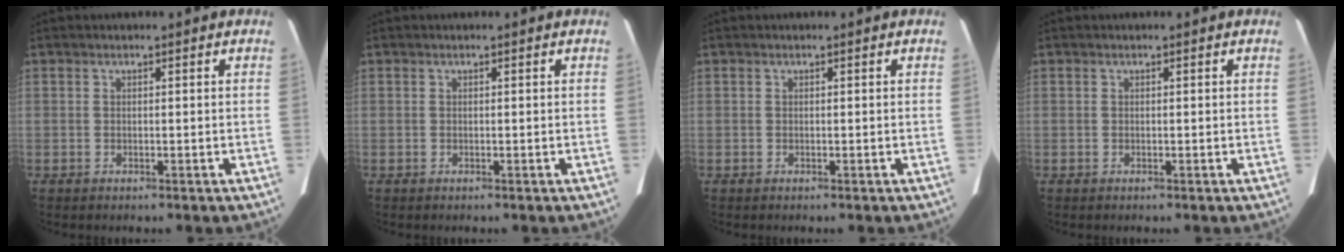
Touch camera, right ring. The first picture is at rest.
{"total": 0.0}
{"total": 0.0}
{"total": 0.0}